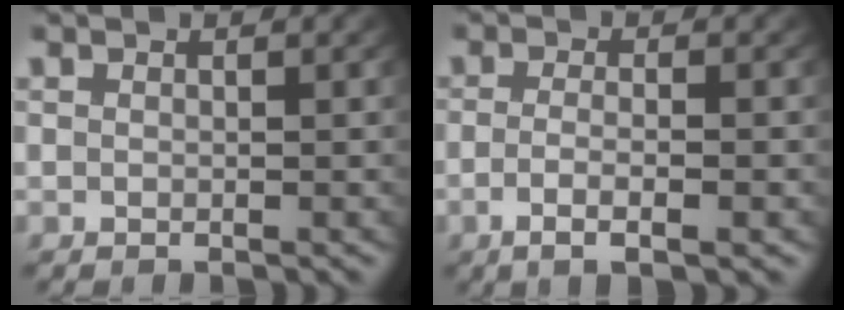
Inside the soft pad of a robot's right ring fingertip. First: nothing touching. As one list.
[{"total": 3.1, "force": [-1.6, 0.4, 2.7], "torque": [-0.060, -0.013, -0.020]}]